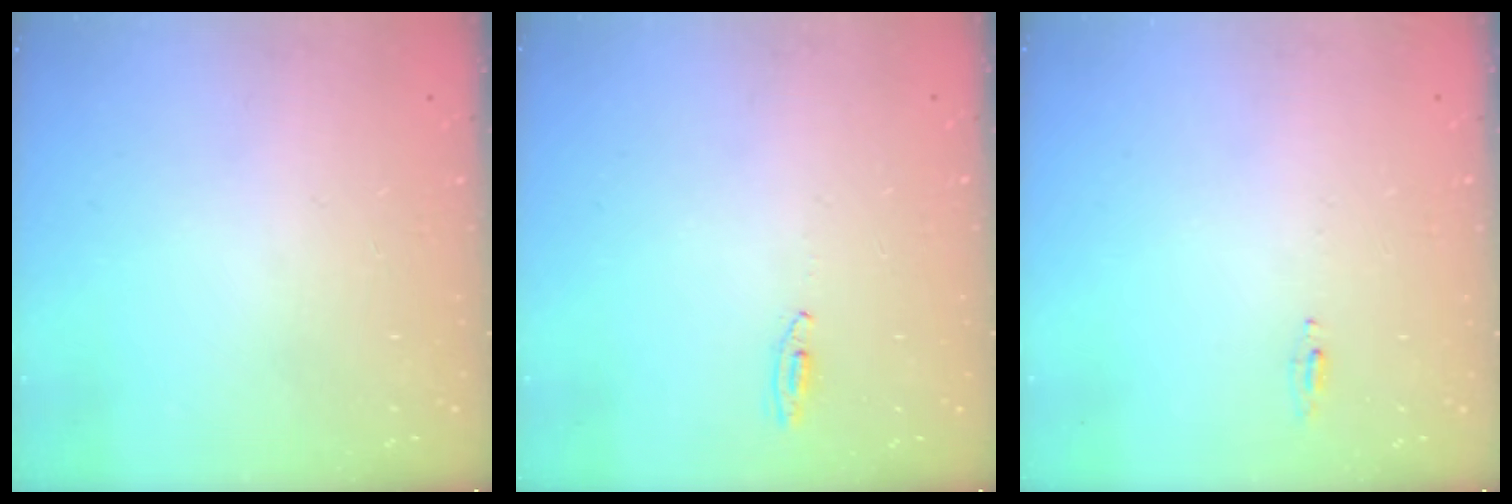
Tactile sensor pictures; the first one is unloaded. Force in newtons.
{"total": 2.7, "press": 2.5, "slide": 1.0}
{"total": 4.6, "press": 4.4, "slide": 1.6}